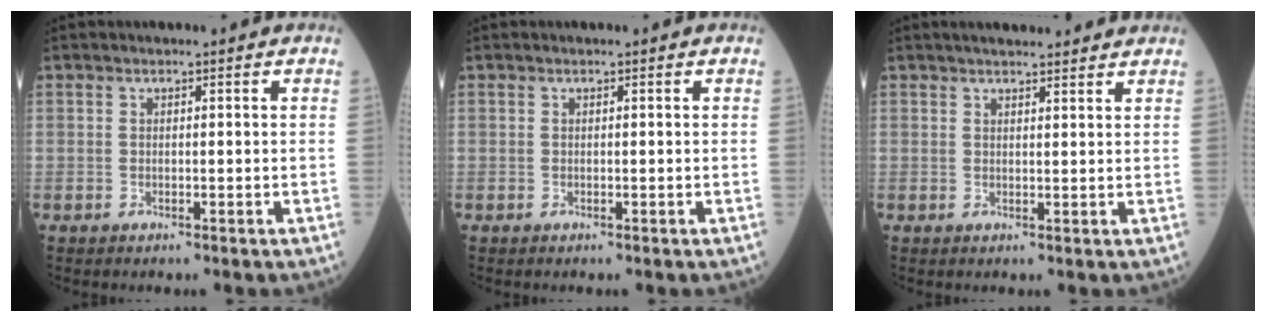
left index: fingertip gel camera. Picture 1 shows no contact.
{"total": 0.0}
{"total": 7.3, "force": [6.5, 1.5, 2.9], "torque": [-0.034, 0.022, 0.077]}